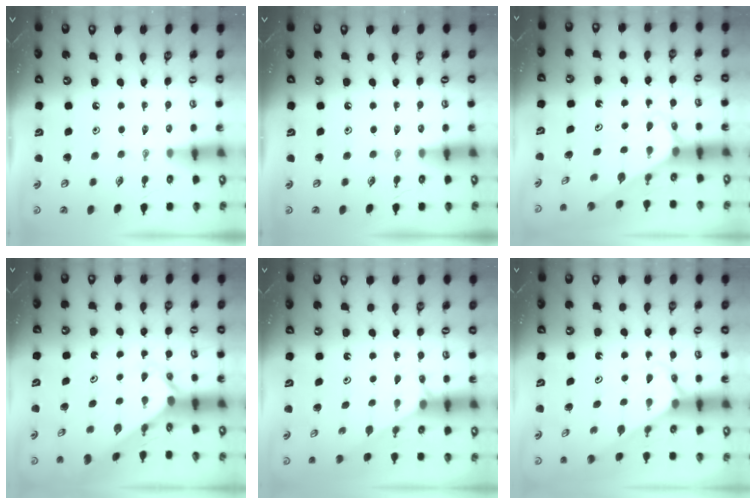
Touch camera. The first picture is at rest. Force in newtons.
{"total": 0.0}
{"total": 2.8, "press": 2.8, "slide": 0.2}
{"total": 2.6, "press": 2.6, "slide": 0.2}
{"total": 2.8, "press": 2.8, "slide": 0.3}
{"total": 2.9, "press": 2.9, "slide": 0.2}